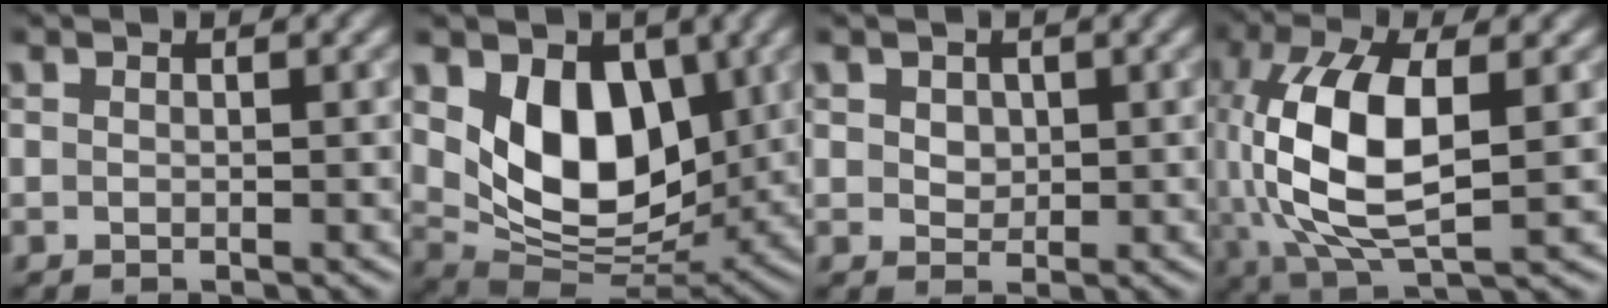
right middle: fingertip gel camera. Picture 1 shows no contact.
{"total": 9.0, "force": [2.0, 6.0, 6.4], "torque": [-0.109, -0.024, 0.033]}
{"total": 1.7, "force": [0.6, 1.4, 0.9], "torque": [-0.013, 0.005, 0.006]}
{"total": 10.6, "force": [0.6, 4.9, 9.4], "torque": [-0.200, 0.000, 0.013]}